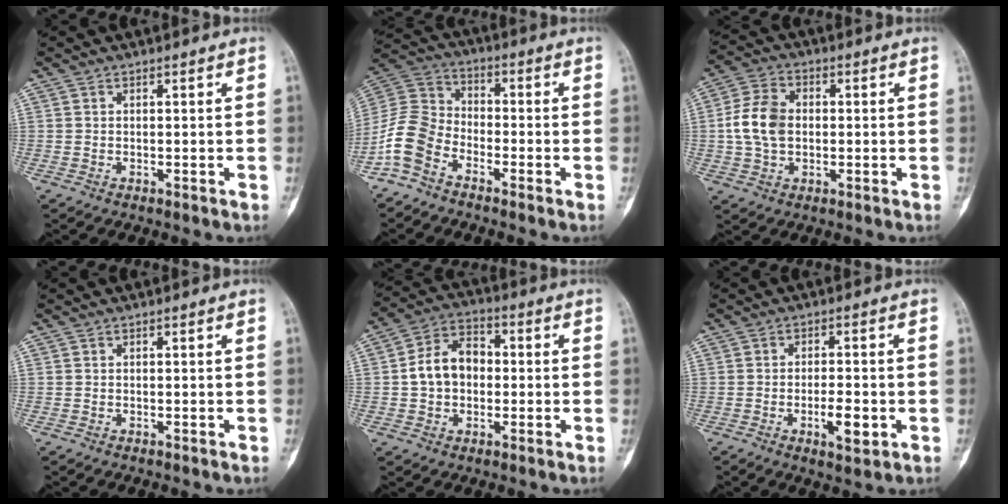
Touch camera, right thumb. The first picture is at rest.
{"total": 9.8, "force": [-5.6, 6.3, 5.0], "torque": [-0.102, 0.044, -0.126]}
{"total": 8.7, "force": [0.0, 6.1, 6.1], "torque": [-0.115, 0.014, -0.004]}
{"total": 0.0}
{"total": 9.6, "force": [-0.2, 7.3, 6.3], "torque": [-0.093, 0.028, -0.012]}
{"total": 5.6, "force": [-1.7, 2.1, 4.9], "torque": [-0.076, 0.001, -0.022]}